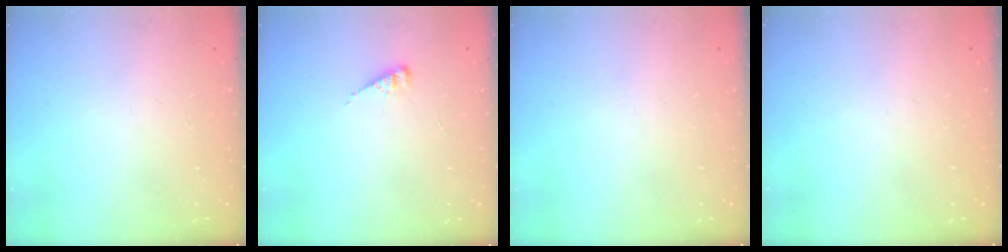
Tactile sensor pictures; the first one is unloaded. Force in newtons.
{"total": 4.3, "press": 4.2, "slide": 0.5}
{"total": 0.0}
{"total": 0.0}